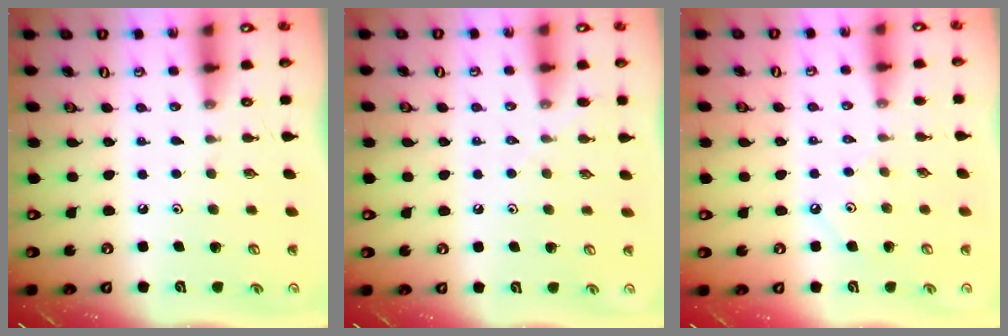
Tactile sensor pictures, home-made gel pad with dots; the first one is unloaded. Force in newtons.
{"total": 3.8, "press": 3.8, "slide": 0.6}
{"total": 2.6, "press": 2.6, "slide": 0.4}